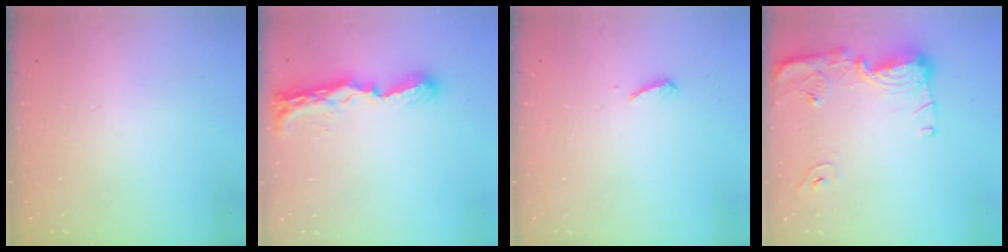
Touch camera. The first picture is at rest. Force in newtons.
{"total": 8.3, "press": 8.3, "slide": 0.6}
{"total": 7.1, "press": 7.0, "slide": 0.8}
{"total": 13.8, "press": 13.8, "slide": 1.3}